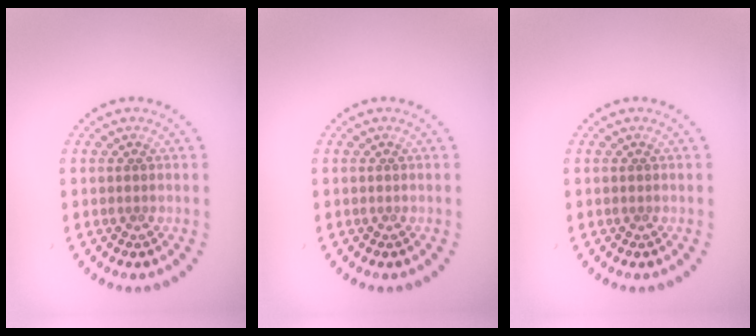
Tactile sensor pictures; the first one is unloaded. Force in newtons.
{"total": 0.0}
{"total": 0.0}